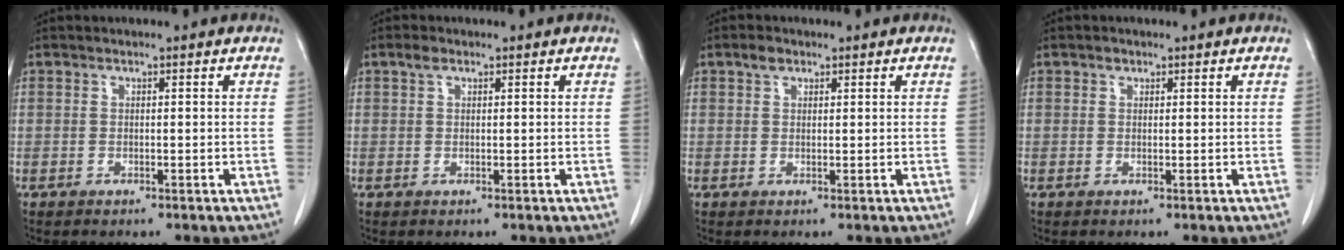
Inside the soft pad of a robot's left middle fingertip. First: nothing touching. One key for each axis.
{"total": 1.2, "fx": 0.7, "fy": 0.6, "fz": 0.7, "tx": -0.016, "ty": 0.009, "tz": 0.013}
{"total": 1.6, "fx": 1.0, "fy": 1.0, "fz": 0.7, "tx": -0.014, "ty": 0.005, "tz": 0.017}
{"total": 0.7, "fx": 0.4, "fy": 0.5, "fz": 0.2, "tx": -0.001, "ty": -0.002, "tz": 0.005}